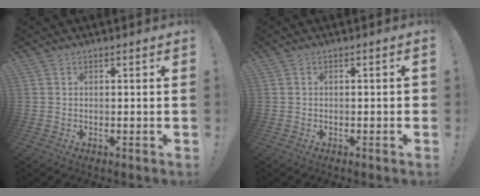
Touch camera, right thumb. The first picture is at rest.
{"total": 0.7, "force": [-0.4, 0.3, 0.4], "torque": [-0.005, 0.003, -0.007]}